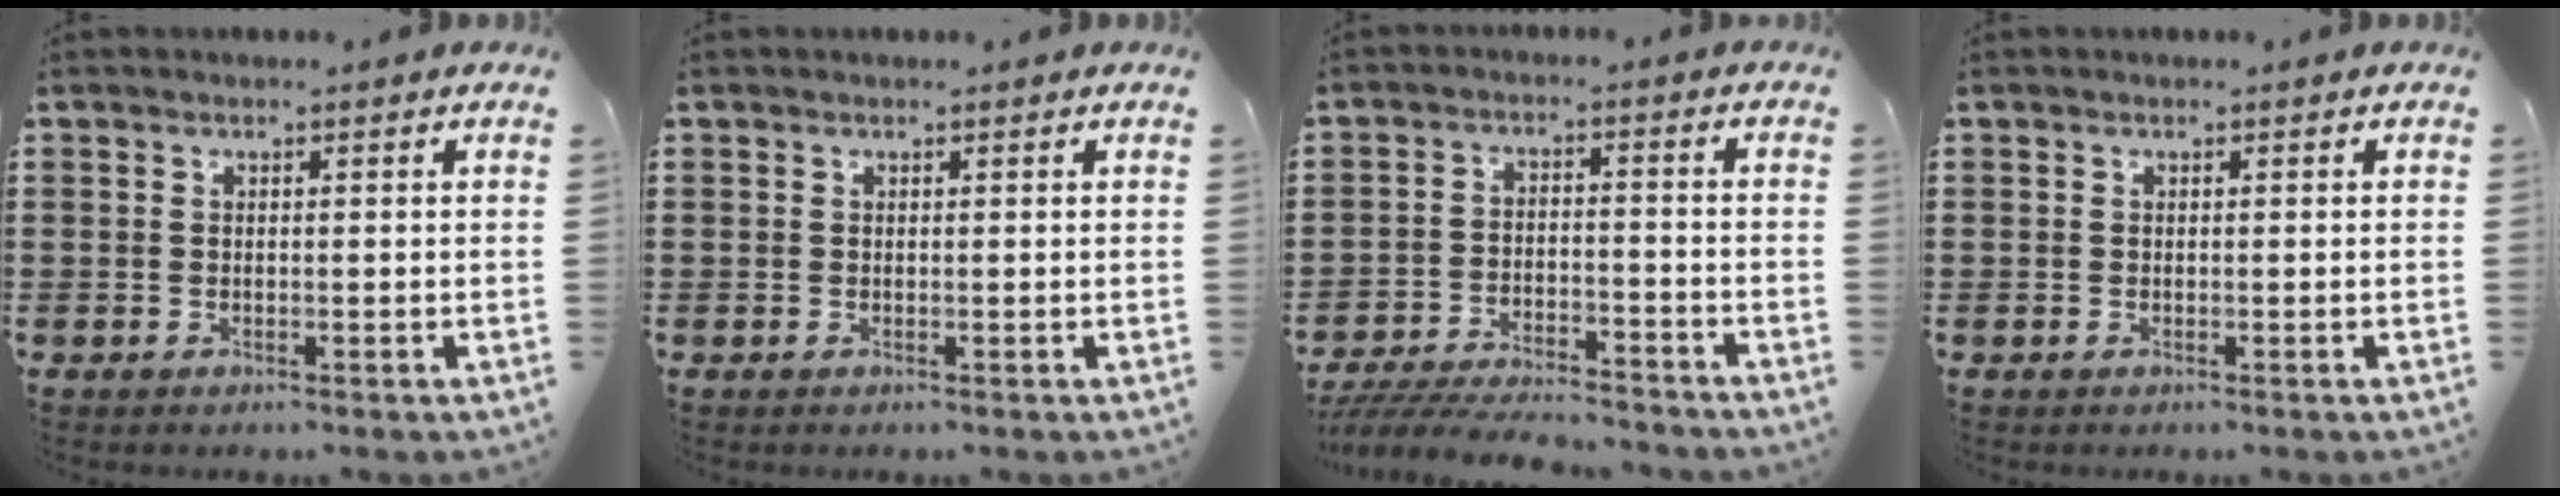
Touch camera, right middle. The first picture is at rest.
{"total": 0.0}
{"total": 6.1, "force": [-5.9, 0.5, 1.5], "torque": [-0.032, 0.002, -0.118]}
{"total": 0.0}